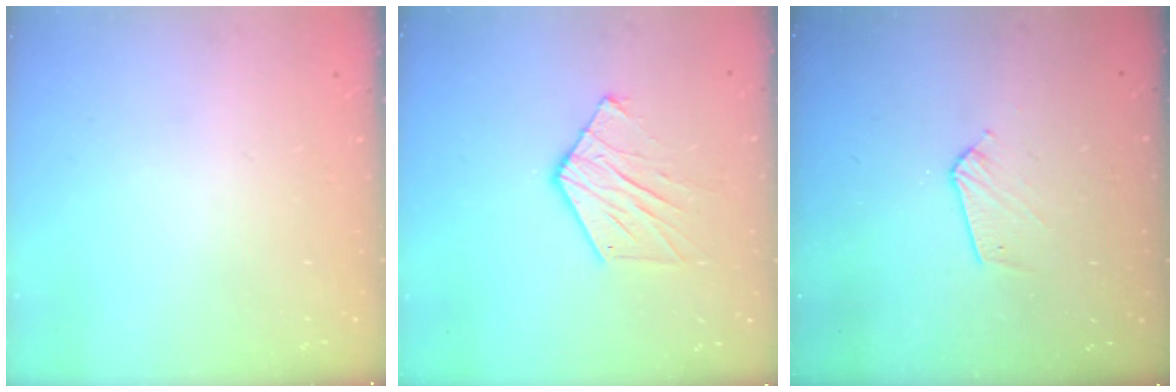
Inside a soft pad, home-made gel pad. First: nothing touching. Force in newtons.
{"total": 10.2, "press": 10.2, "slide": 0.8}
{"total": 6.2, "press": 6.2, "slide": 0.6}